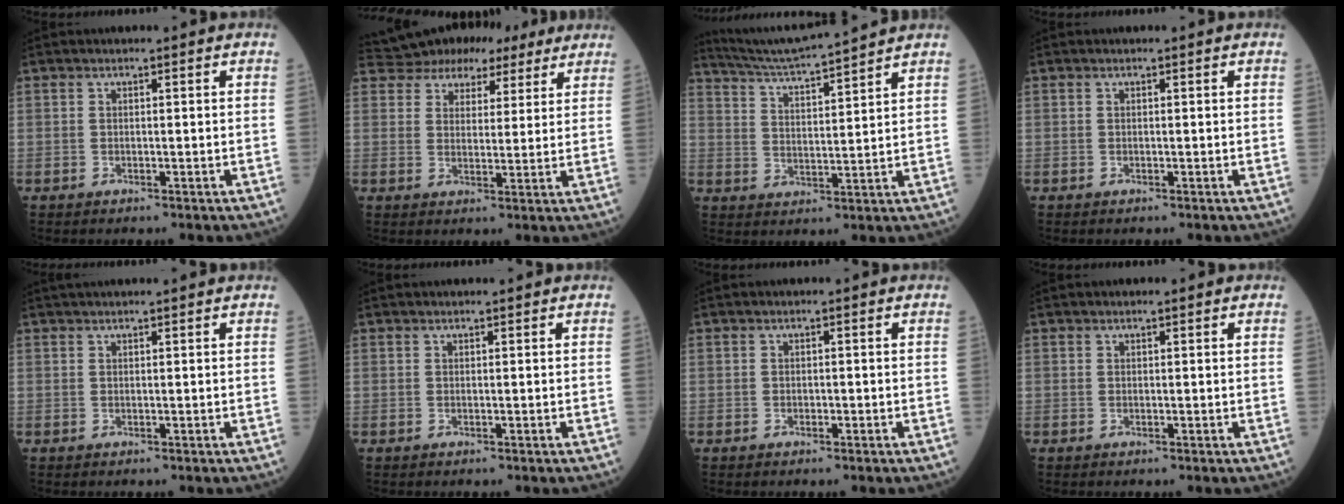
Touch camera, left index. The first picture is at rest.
{"total": 13.4, "force": [11.3, 6.5, 2.9], "torque": [-0.050, 0.043, 0.152]}
{"total": 12.4, "force": [11.6, -1.5, 4.0], "torque": [-0.081, 0.010, 0.189]}
{"total": 0.0}
{"total": 5.7, "force": [5.2, -0.3, 2.3], "torque": [-0.026, 0.029, 0.067]}
{"total": 2.0, "force": [1.9, 0.1, 0.5], "torque": [-0.006, 0.015, 0.026]}
{"total": 0.0}
{"total": 1.4, "force": [1.2, 0.2, 0.6], "torque": [-0.009, 0.012, 0.016]}